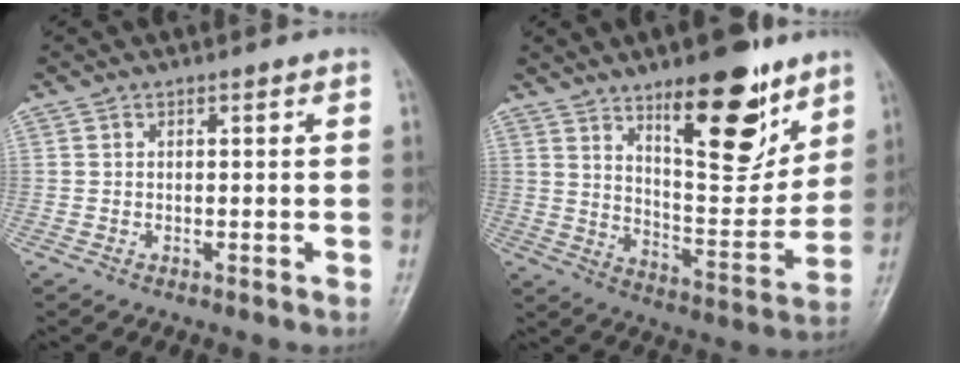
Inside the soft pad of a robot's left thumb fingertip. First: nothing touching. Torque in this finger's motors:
{"motor_torque": [2.48, 1.34, 1.28, -1.49, 0.12]}